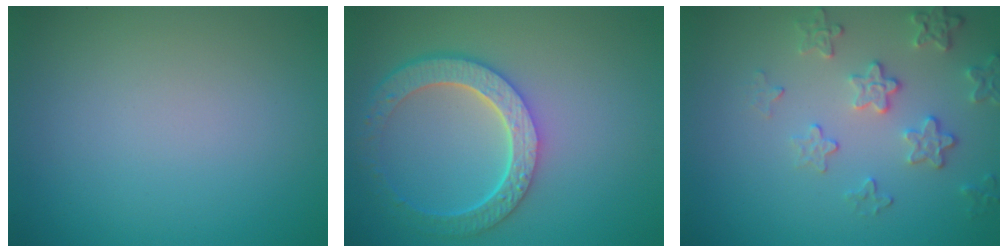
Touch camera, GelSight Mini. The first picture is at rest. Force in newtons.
{"total": 5.9, "press": 4.5, "slide": 3.8}
{"total": 3.1, "press": 2.9, "slide": 1.2}